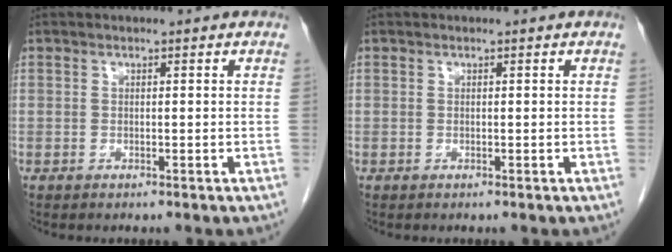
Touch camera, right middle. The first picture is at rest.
{"total": 0.0}